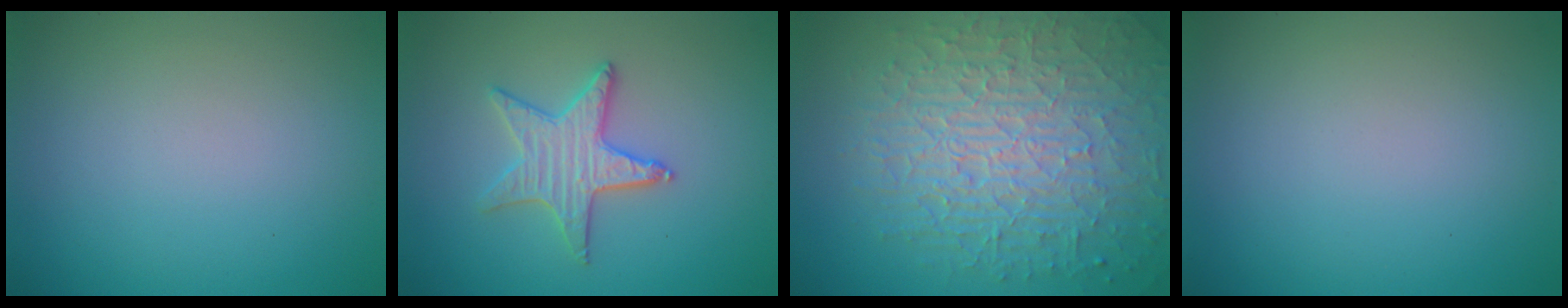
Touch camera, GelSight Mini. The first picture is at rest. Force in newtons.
{"total": 3.3, "press": 3.2, "slide": 0.2}
{"total": 10.2, "press": 6.8, "slide": 7.6}
{"total": 0.0}